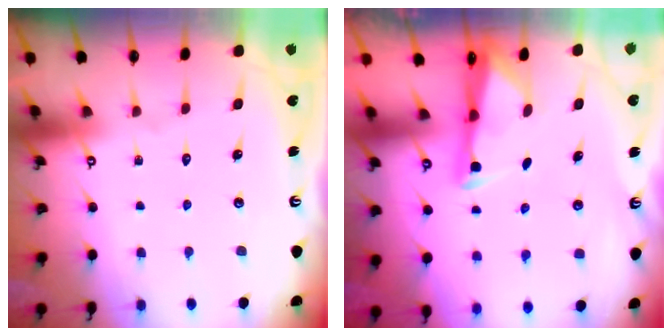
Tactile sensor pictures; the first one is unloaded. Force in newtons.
{"total": 2.6, "press": 2.5, "slide": 0.4}